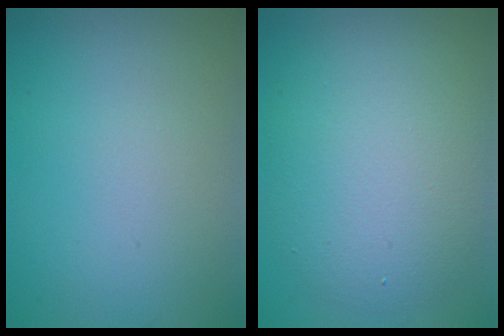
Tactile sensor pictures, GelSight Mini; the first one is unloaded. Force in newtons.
{"total": 8.1, "press": 8.1, "slide": 0.3}